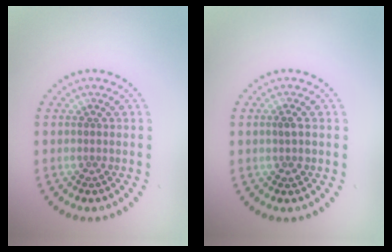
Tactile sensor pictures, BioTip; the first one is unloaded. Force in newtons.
{"total": 1.2, "press": 1.1, "slide": 0.1}